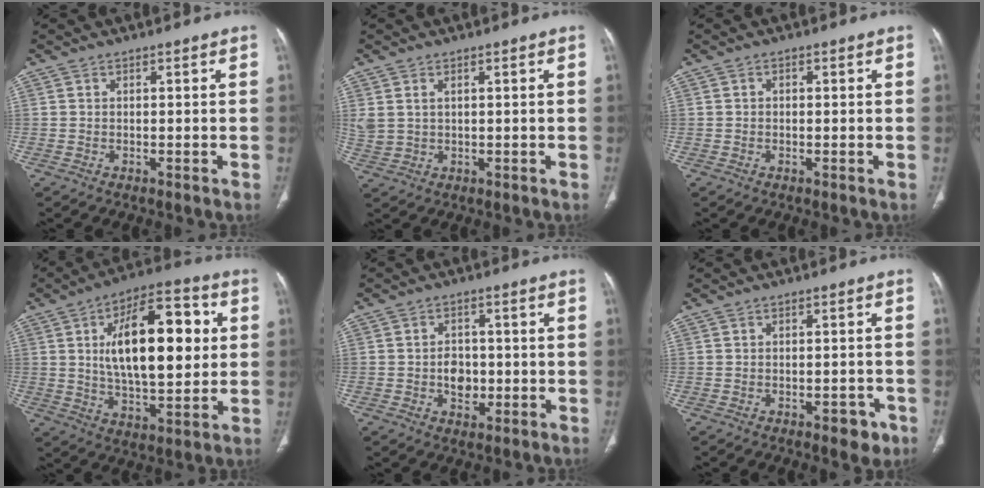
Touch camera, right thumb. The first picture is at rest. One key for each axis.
{"total": 3.8, "fx": 1.3, "fy": 2.5, "fz": 2.6, "tx": -0.066, "ty": 0.001, "tz": 0.037}
{"total": 0.7, "fx": 0.0, "fy": 0.6, "fz": 0.3, "tx": -0.003, "ty": 0.002, "tz": -0.002}
{"total": 21.4, "fx": 3.9, "fy": 9.9, "fz": 18.6, "tx": -0.262, "ty": 0.003, "tz": 0.060}
{"total": 4.8, "fx": -0.8, "fy": 3.6, "fz": 3.0, "tx": -0.025, "ty": 0.006, "tz": -0.011}
{"total": 4.2, "fx": -2.3, "fy": 2.2, "fz": 2.8, "tx": -0.019, "ty": 0.011, "tz": -0.025}